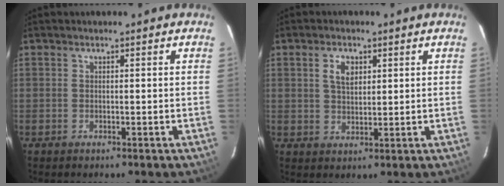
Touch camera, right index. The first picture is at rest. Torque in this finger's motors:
{"motor_torque": [0.09, 0.04, 0.08, 0.03]}